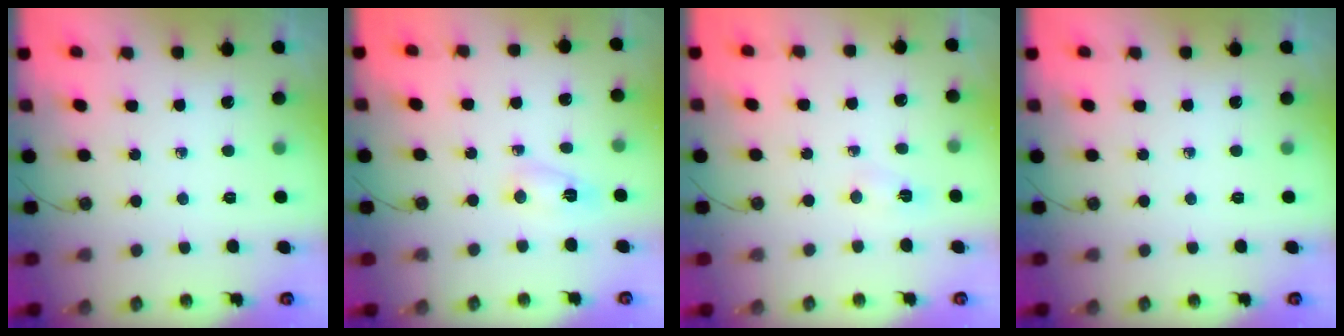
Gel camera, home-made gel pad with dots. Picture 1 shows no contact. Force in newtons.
{"total": 3.0, "press": 2.9, "slide": 0.6}
{"total": 3.2, "press": 1.9, "slide": 2.6}
{"total": 0.0}